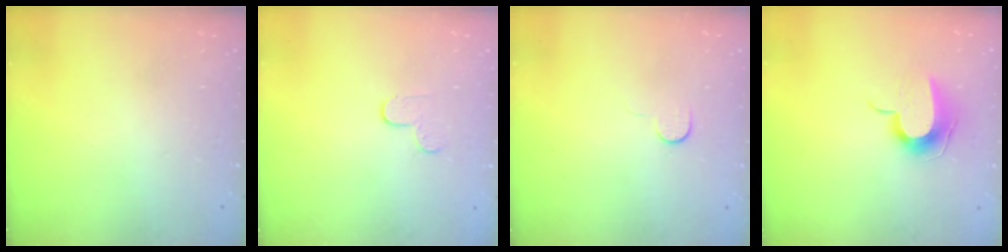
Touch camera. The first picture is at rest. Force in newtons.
{"total": 3.6, "press": 3.6, "slide": 0.4}
{"total": 5.0, "press": 5.0, "slide": 0.5}
{"total": 9.0, "press": 9.0, "slide": 0.5}